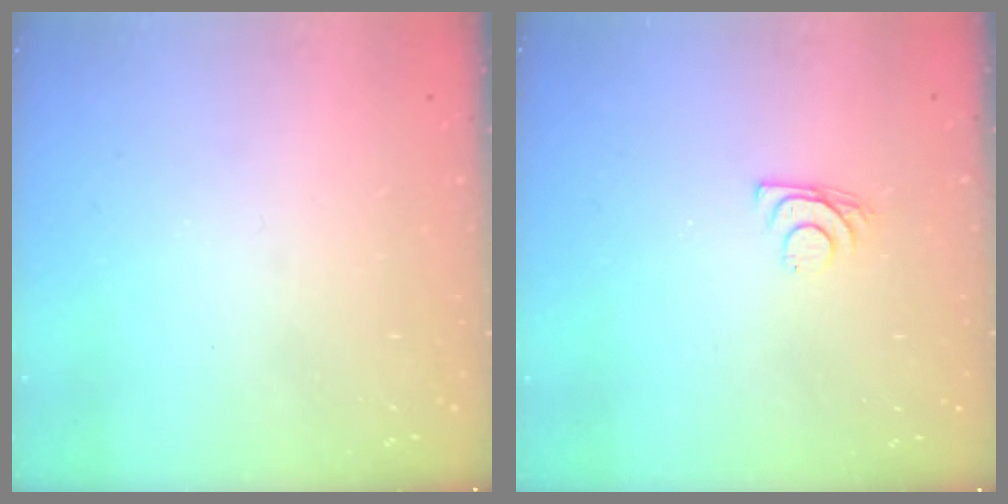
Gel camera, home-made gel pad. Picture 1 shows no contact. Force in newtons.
{"total": 7.2, "press": 7.2, "slide": 0.6}